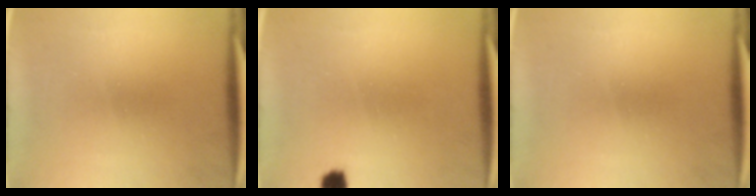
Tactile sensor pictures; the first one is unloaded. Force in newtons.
{"total": 2.2}
{"total": 0.0}